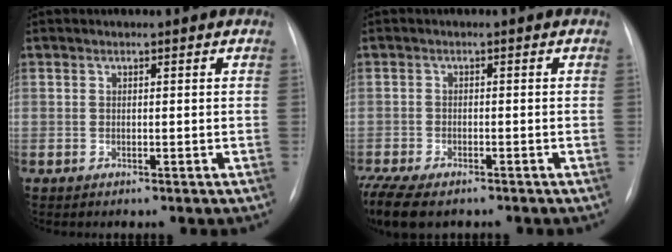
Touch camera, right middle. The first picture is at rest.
{"total": 11.7, "force": [-8.4, 5.0, 6.5], "torque": [-0.154, -0.010, -0.127]}